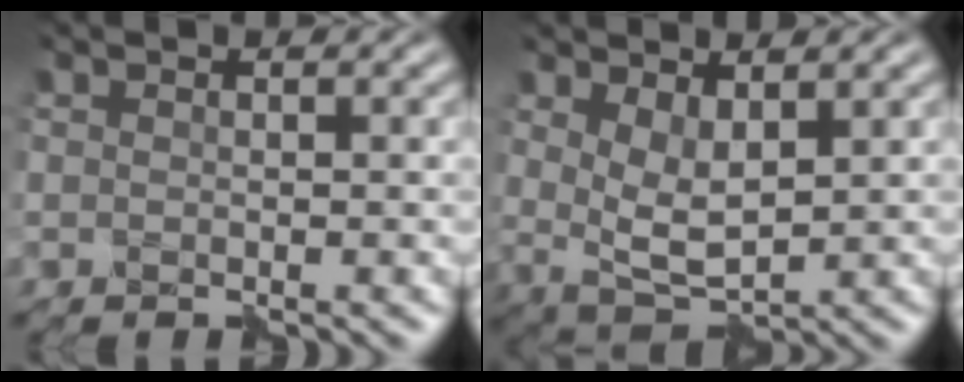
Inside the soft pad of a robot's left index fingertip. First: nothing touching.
{"total": 3.3, "force": [1.0, 1.4, 2.8], "torque": [-0.065, -0.011, 0.021]}